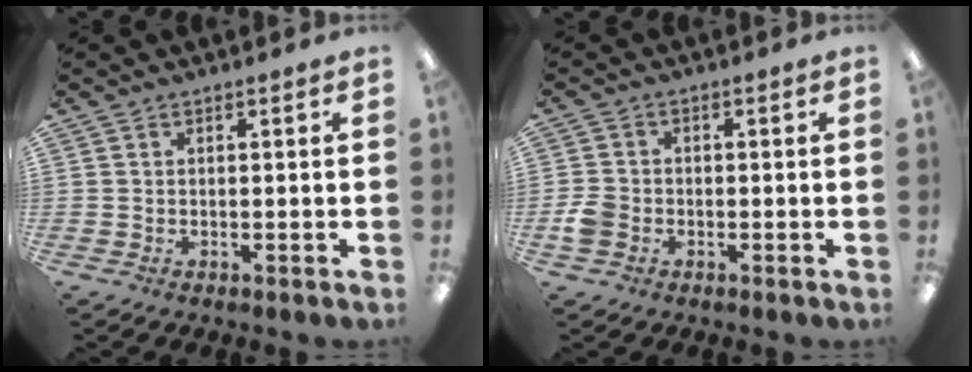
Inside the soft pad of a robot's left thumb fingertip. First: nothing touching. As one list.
[{"total": 4.4, "force": [-1.5, 3.6, 1.9], "torque": [-0.029, 0.013, -0.025]}]